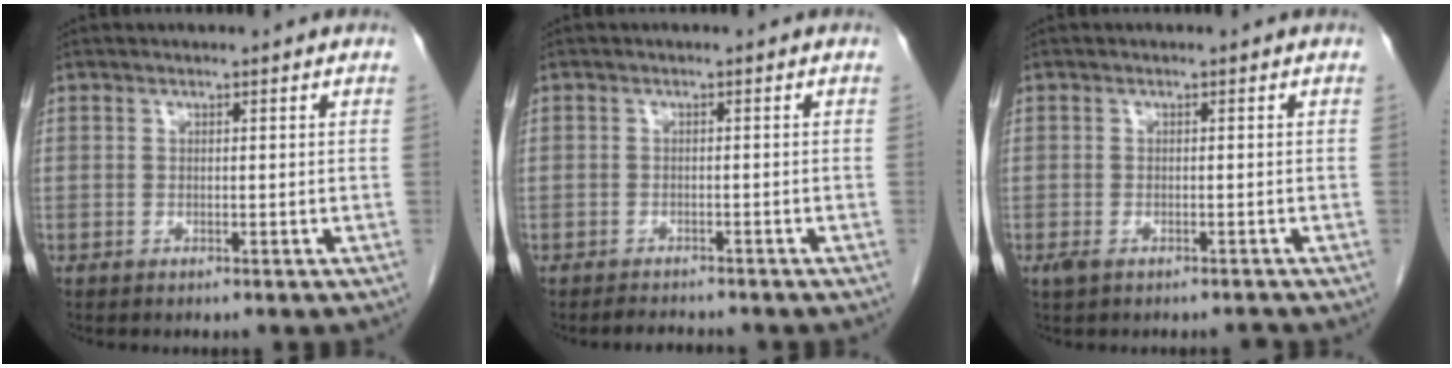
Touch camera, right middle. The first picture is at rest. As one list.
[{"total": 2.1, "force": [-2.1, 0.5, 0.3], "torque": [-0.010, -0.007, -0.030]}, {"total": 2.1, "force": [-1.4, 0.8, 1.3], "torque": [-0.027, -0.004, -0.022]}]